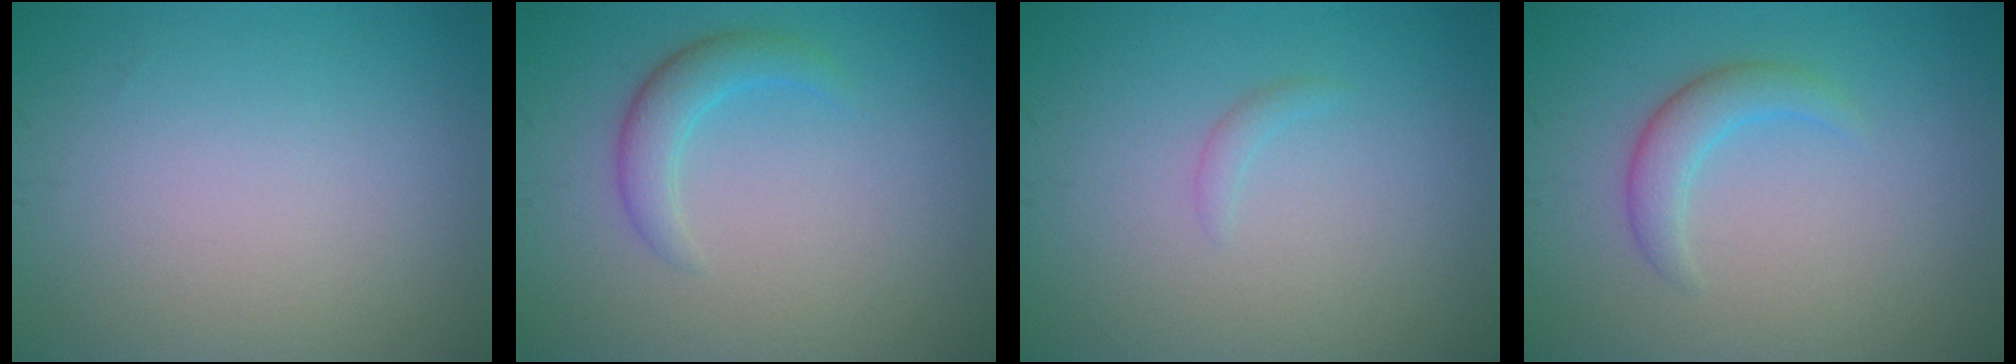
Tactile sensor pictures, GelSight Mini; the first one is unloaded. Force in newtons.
{"total": 2.5, "press": 2.5, "slide": 0.0}
{"total": 0.7, "press": 0.7, "slide": 0.1}
{"total": 2.5, "press": 2.4, "slide": 0.2}